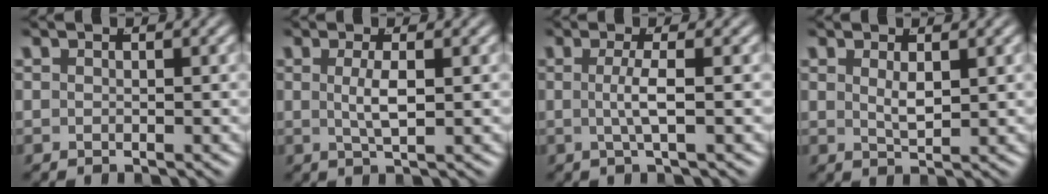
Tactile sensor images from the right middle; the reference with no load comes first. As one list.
[{"total": 2.0, "force": [0.1, -0.3, 2.0], "torque": [-0.041, -0.011, 0.010]}, {"total": 2.2, "force": [-0.2, -0.7, 2.0], "torque": [-0.040, -0.005, 0.000]}, {"total": 1.6, "force": [0.7, -0.2, 1.3], "torque": [-0.021, -0.012, 0.023]}]